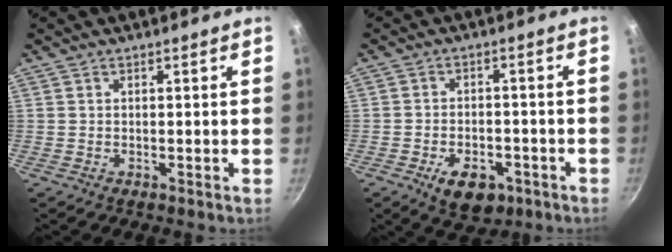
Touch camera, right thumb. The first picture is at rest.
{"total": 8.8, "force": [-4.2, 5.3, 5.6], "torque": [-0.060, 0.017, -0.056]}